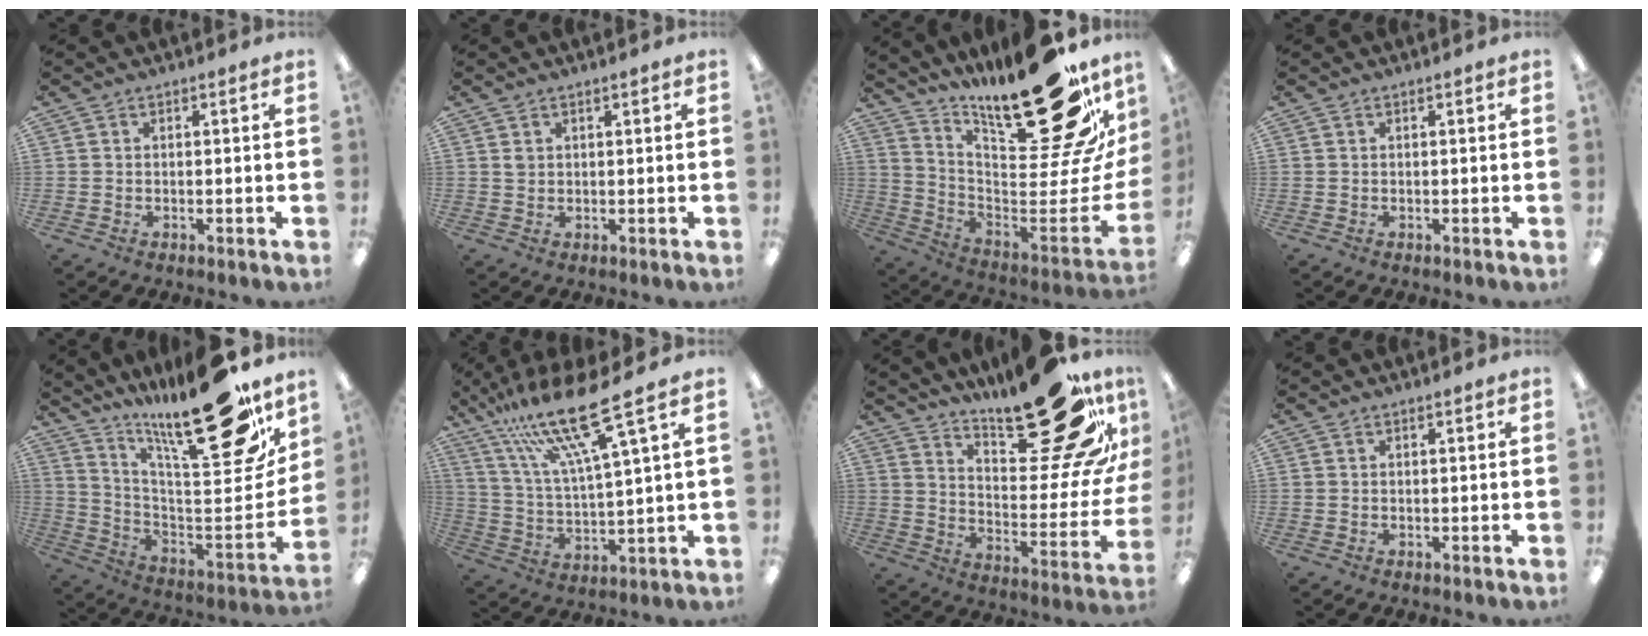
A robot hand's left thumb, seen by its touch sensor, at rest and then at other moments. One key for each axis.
{"total": 1.5, "fx": 0.6, "fy": 1.3, "fz": 0.6, "tx": -0.014, "ty": 0.004, "tz": 0.011}
{"total": 31.2, "fx": 20.6, "fy": 10.6, "fz": 20.9, "tx": -0.247, "ty": -0.160, "tz": 0.360}
{"total": 0.0}
{"total": 27.4, "fx": 20.8, "fy": 6.4, "fz": 16.7, "tx": -0.223, "ty": -0.147, "tz": 0.334}
{"total": 19.9, "fx": 13.8, "fy": 2.9, "fz": 14.0, "tx": -0.289, "ty": -0.071, "tz": 0.223}
{"total": 29.2, "fx": 19.6, "fy": 10.2, "fz": 19.2, "tx": -0.241, "ty": -0.128, "tz": 0.317}
{"total": 0.0}